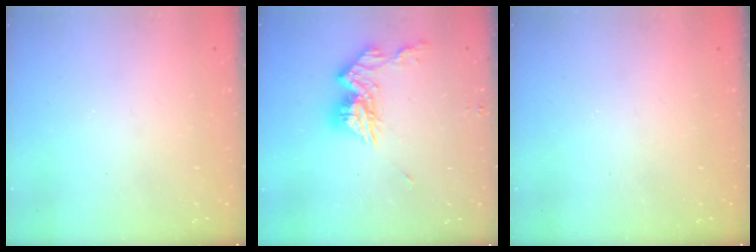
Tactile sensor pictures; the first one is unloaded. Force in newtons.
{"total": 12.3, "press": 12.2, "slide": 1.0}
{"total": 0.0}